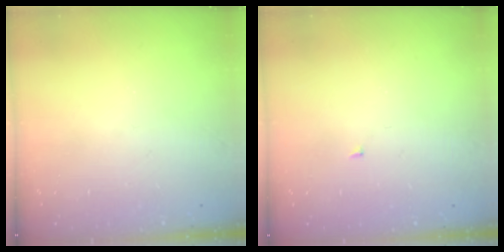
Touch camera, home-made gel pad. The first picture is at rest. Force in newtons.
{"total": 1.4, "press": 1.3, "slide": 0.1}